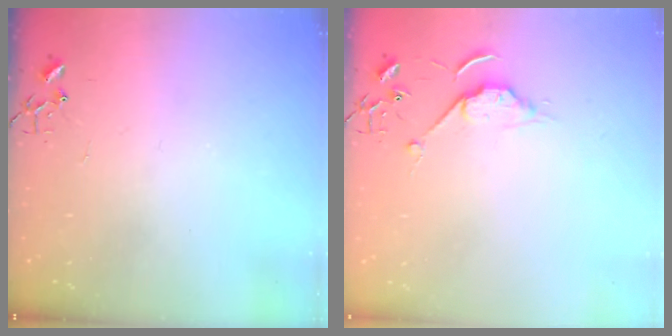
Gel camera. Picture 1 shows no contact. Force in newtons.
{"total": 6.5, "press": 6.5, "slide": 0.8}